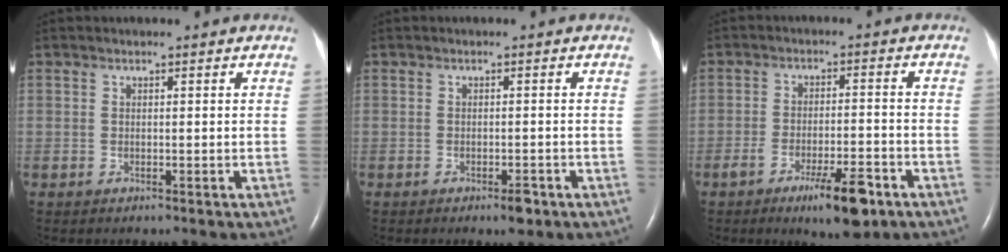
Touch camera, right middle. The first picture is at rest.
{"total": 1.9, "force": [-1.2, 0.6, 1.3], "torque": [-0.020, 0.000, -0.014]}
{"total": 8.3, "force": [-4.9, 1.7, 6.5], "torque": [-0.105, -0.009, -0.072]}